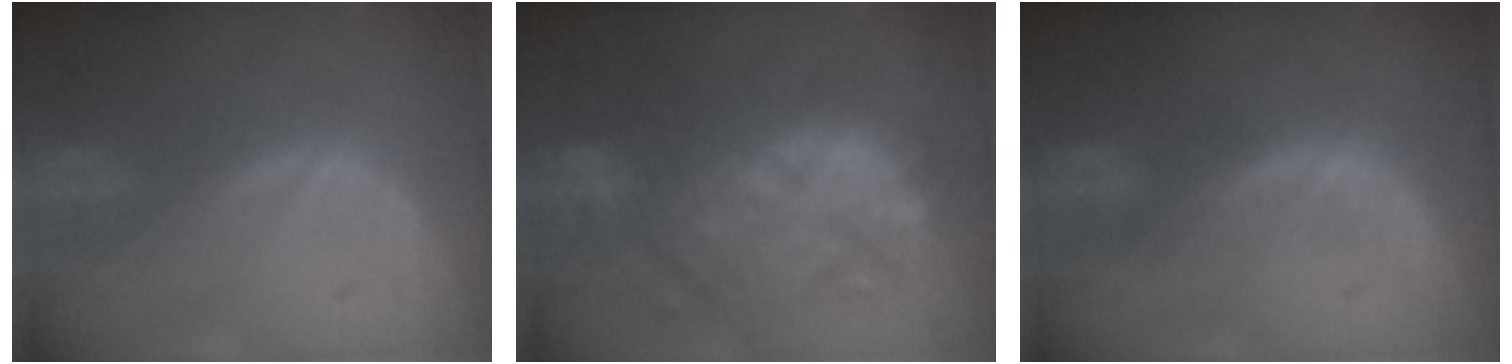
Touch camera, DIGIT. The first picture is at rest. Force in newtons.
{"total": 12.1, "press": 11.6, "slide": 3.2}
{"total": 1.5, "press": 1.5, "slide": 0.2}